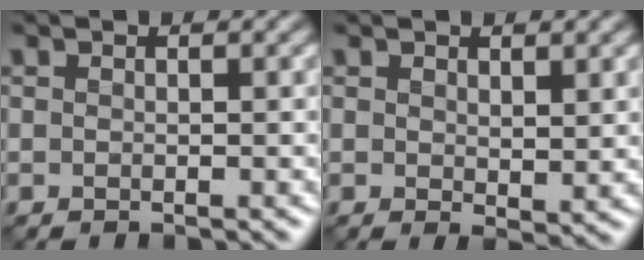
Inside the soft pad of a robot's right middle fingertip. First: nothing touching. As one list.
[{"total": 1.8, "force": [0.9, 0.9, 1.3], "torque": [-0.023, -0.010, 0.021]}]